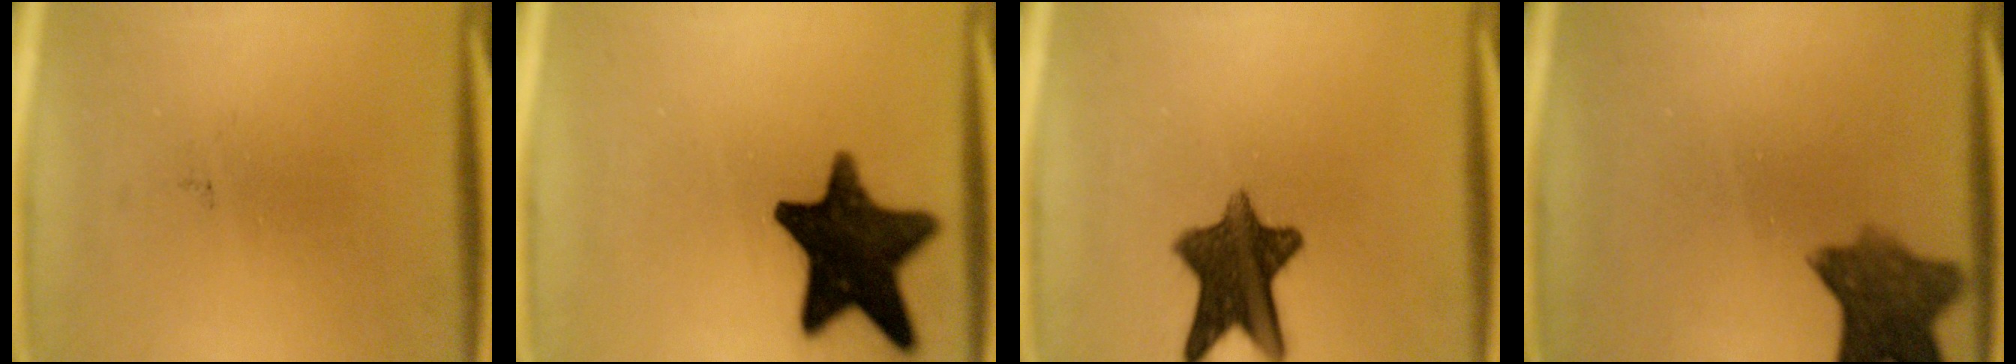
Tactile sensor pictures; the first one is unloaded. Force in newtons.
{"total": 16.1}
{"total": 10.8}
{"total": 8.1}